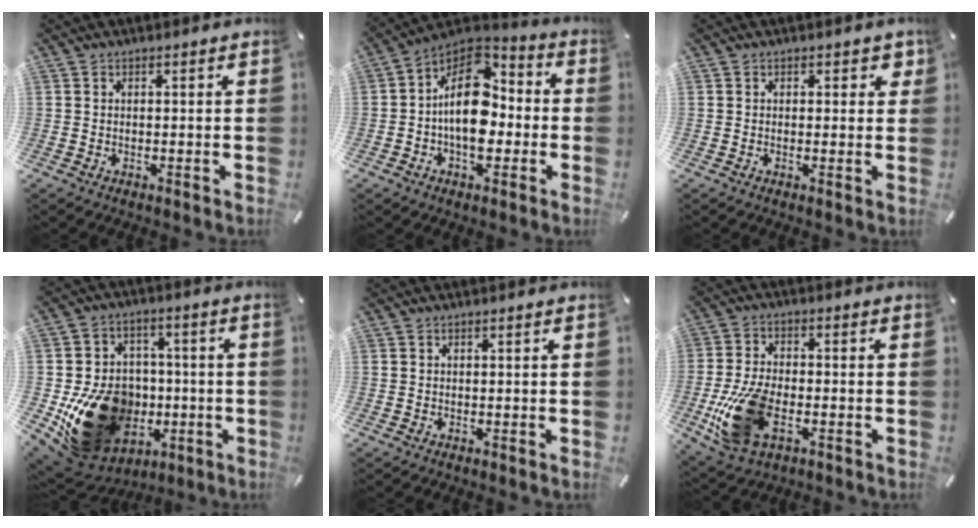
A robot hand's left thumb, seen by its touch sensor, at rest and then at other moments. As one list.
[{"total": 16.5, "force": [-1.5, 10.7, 12.5], "torque": [-0.220, 0.003, -0.030]}, {"total": 1.7, "force": [0.5, 1.1, 1.2], "torque": [-0.001, -0.005, 0.003]}, {"total": 20.8, "force": [-5.0, 16.7, 11.3], "torque": [-0.194, 0.020, -0.062]}, {"total": 0.0}, {"total": 14.9, "force": [-4.4, 8.8, 11.2], "torque": [-0.247, -0.001, -0.076]}]